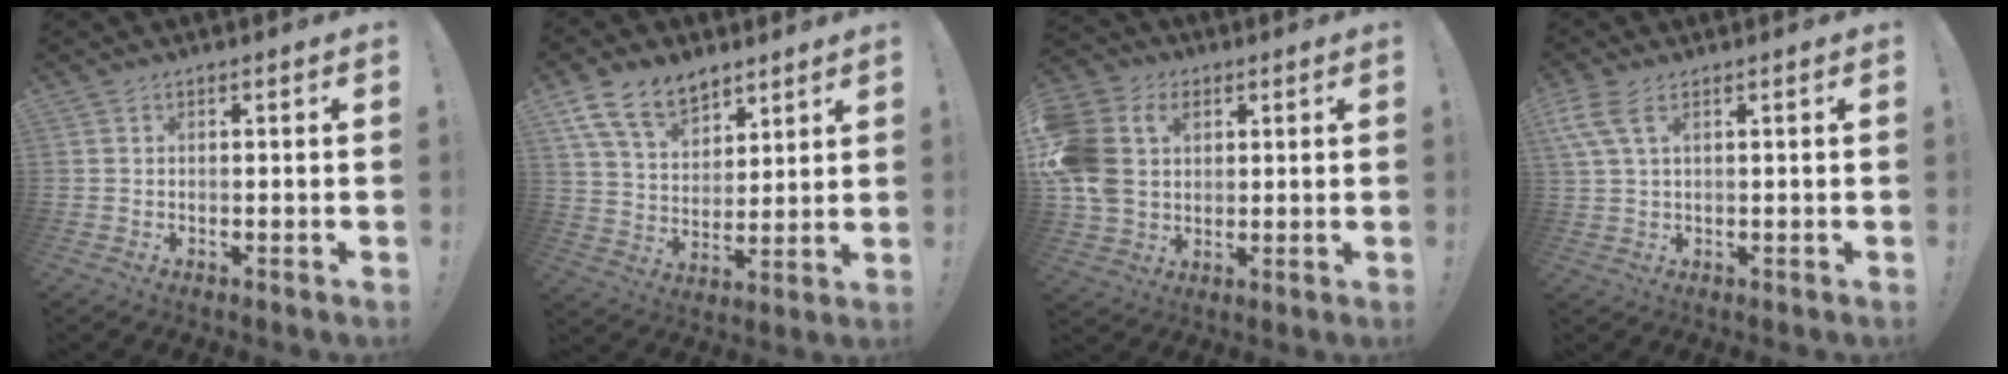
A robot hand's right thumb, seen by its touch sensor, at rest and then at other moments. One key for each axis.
{"total": 14.3, "fx": 9.5, "fy": 8.4, "fz": 6.5, "tx": -0.121, "ty": -0.048, "tz": 0.182}
{"total": 15.2, "fx": 3.7, "fy": 12.1, "fz": 8.4, "tx": -0.191, "ty": -0.013, "tz": 0.073}
{"total": 6.4, "fx": 3.1, "fy": 2.5, "fz": 5.0, "tx": -0.108, "ty": -0.004, "tz": 0.061}